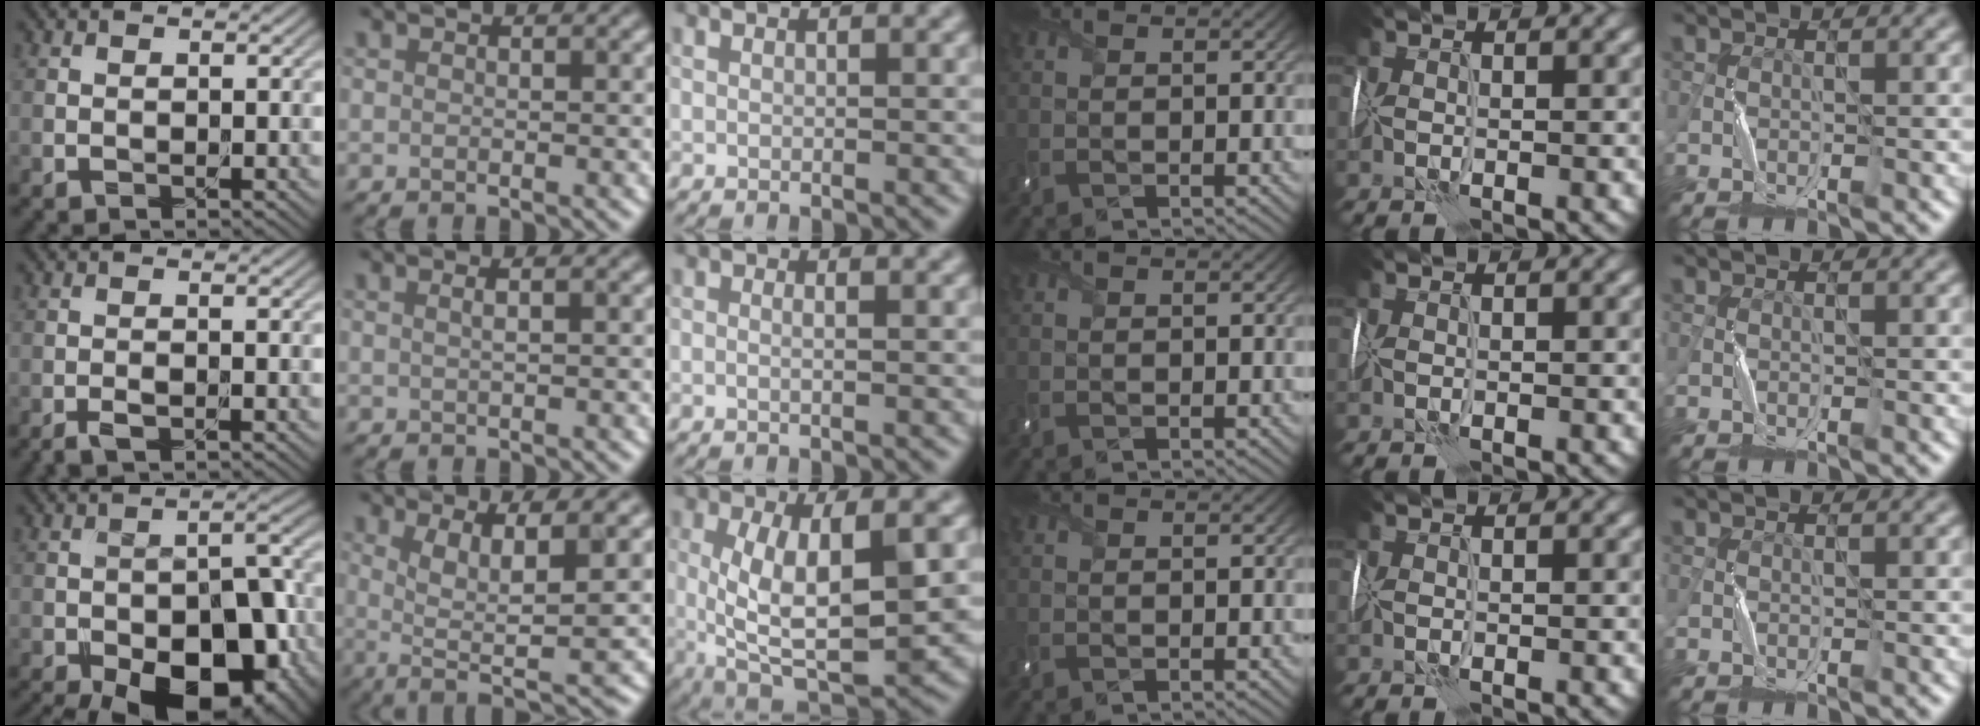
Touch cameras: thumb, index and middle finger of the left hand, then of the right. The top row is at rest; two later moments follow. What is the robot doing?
{"motion": "wrap", "object": "sponge"}